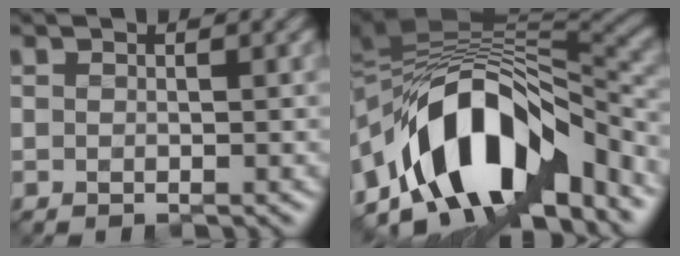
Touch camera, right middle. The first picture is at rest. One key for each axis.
{"total": 12.2, "fx": -5.9, "fy": 6.3, "fz": 8.6, "tx": -0.128, "ty": 0.011, "tz": -0.105}